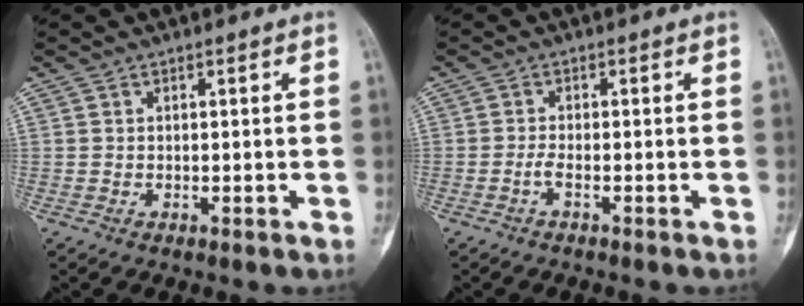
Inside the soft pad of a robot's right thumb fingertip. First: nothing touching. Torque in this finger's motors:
{"motor_torque": [0.06, -0.16, 0.22, 0.22, -0.06]}